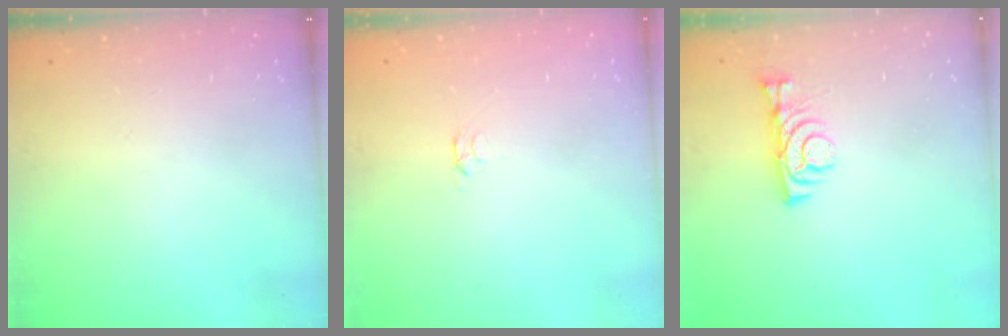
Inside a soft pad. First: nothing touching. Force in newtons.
{"total": 2.4, "press": 2.3, "slide": 0.4}
{"total": 5.3, "press": 5.2, "slide": 0.7}